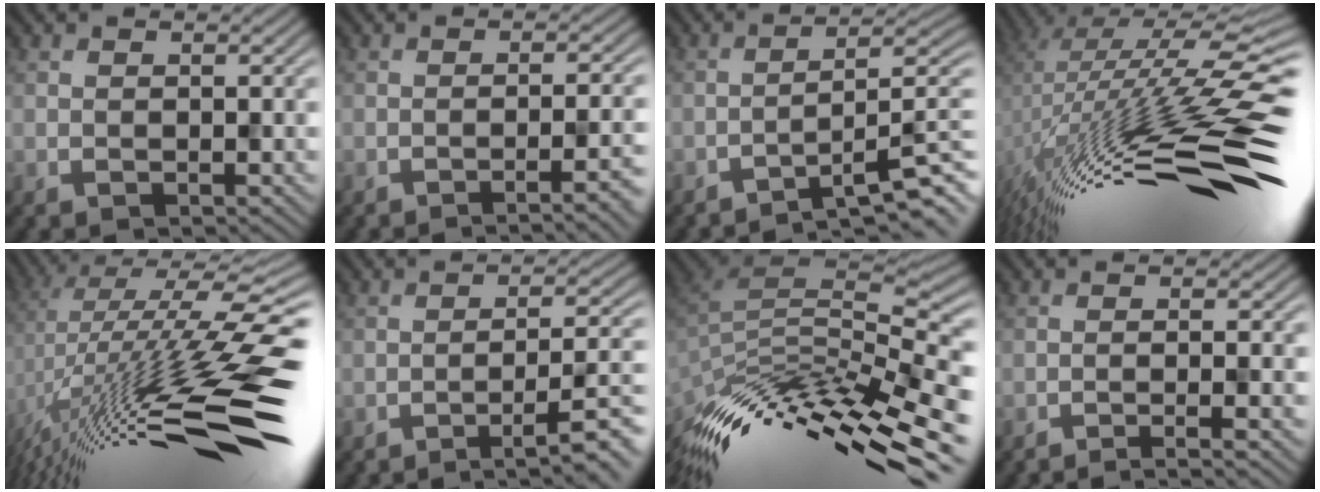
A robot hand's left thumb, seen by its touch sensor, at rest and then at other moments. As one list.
[{"total": 5.7, "force": [-3.0, 1.1, 4.8], "torque": [-0.056, 0.004, -0.037]}, {"total": 8.2, "force": [-5.7, 1.2, 5.8], "torque": [-0.083, 0.009, -0.076]}, {"total": 18.6, "force": [-1.9, 4.8, 17.9], "torque": [-0.316, 0.017, -0.030]}, {"total": 16.9, "force": [-2.2, 4.7, 16.1], "torque": [-0.278, 0.005, -0.042]}, {"total": 8.2, "force": [-5.0, 1.6, 6.3], "torque": [-0.096, 0.008, -0.065]}, {"total": 12.6, "force": [-6.9, 5.0, 9.3], "torque": [-0.198, -0.002, -0.112]}, {"total": 4.5, "force": [-3.5, 0.3, 2.9], "torque": [-0.032, 0.020, -0.065]}]